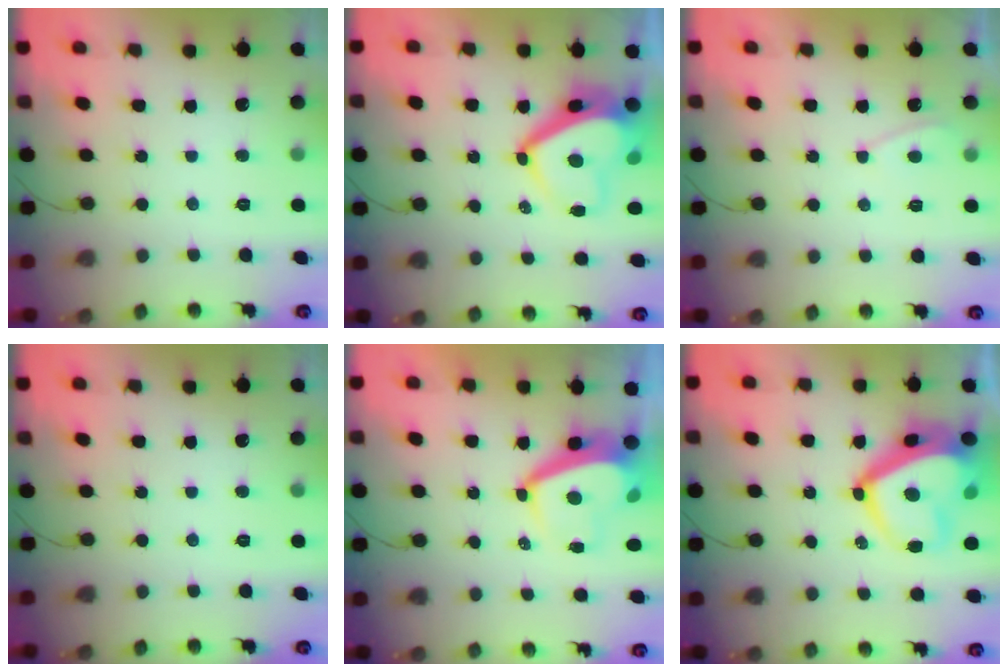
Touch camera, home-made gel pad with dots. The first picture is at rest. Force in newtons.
{"total": 11.7, "press": 11.7, "slide": 1.3}
{"total": 2.9, "press": 2.9, "slide": 0.3}
{"total": 0.0}
{"total": 7.1, "press": 7.0, "slide": 1.1}
{"total": 18.0, "press": 17.9, "slide": 1.8}